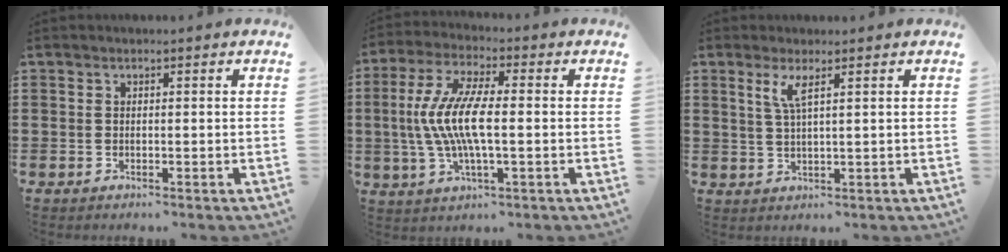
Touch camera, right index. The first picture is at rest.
{"total": 9.8, "force": [-1.0, 2.8, 9.3], "torque": [-0.211, -0.012, -0.028]}
{"total": 3.2, "force": [1.5, 0.3, 2.9], "torque": [-0.063, 0.000, 0.023]}